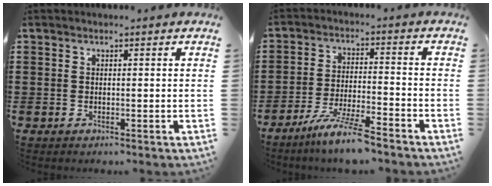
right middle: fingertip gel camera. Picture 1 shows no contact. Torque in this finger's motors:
{"motor_torque": [1.43, -0.71, 0.45, 0.15]}